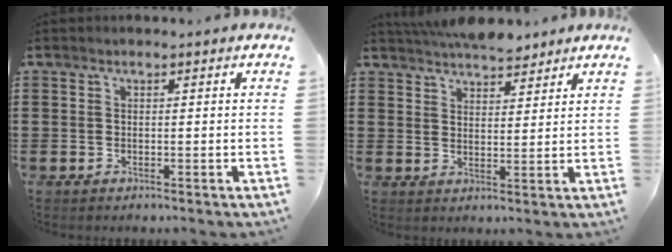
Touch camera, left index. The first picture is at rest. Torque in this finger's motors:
{"motor_torque": [0.28, -0.50, -0.02, 0.01]}